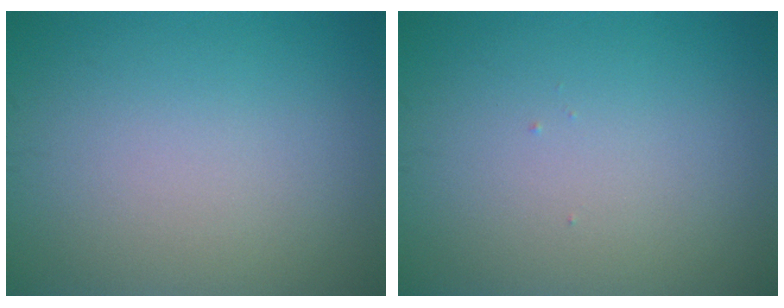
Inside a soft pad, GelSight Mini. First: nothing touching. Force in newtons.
{"total": 0.0}